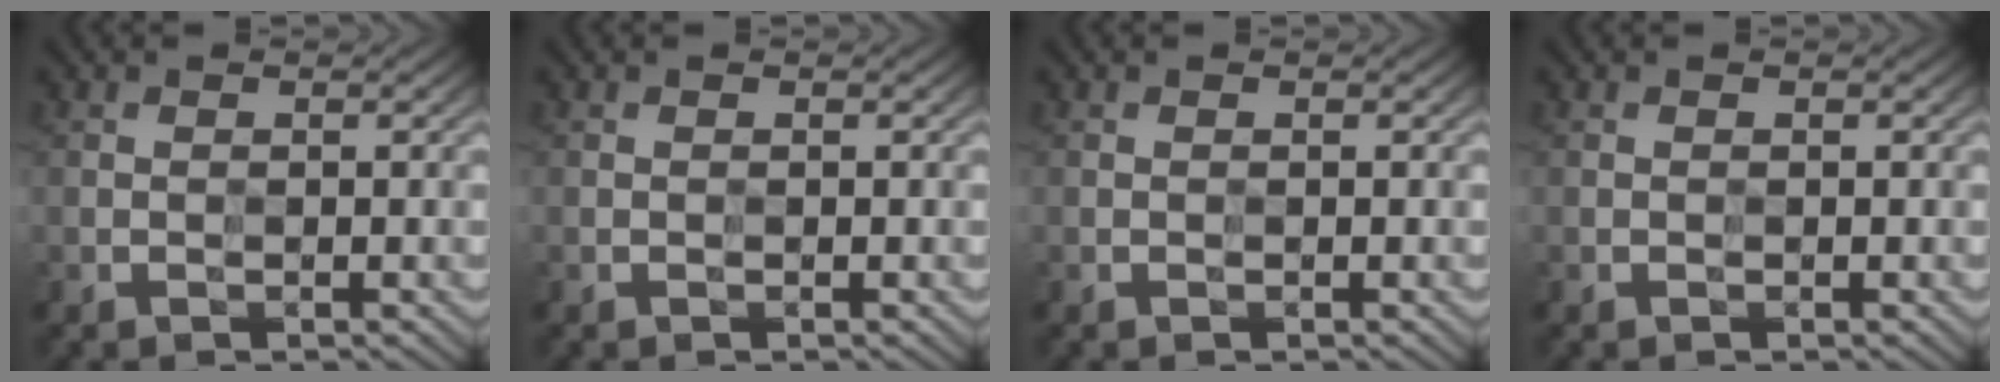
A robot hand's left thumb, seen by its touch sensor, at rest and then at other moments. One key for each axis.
{"total": 0.0}
{"total": 0.0}
{"total": 0.0}